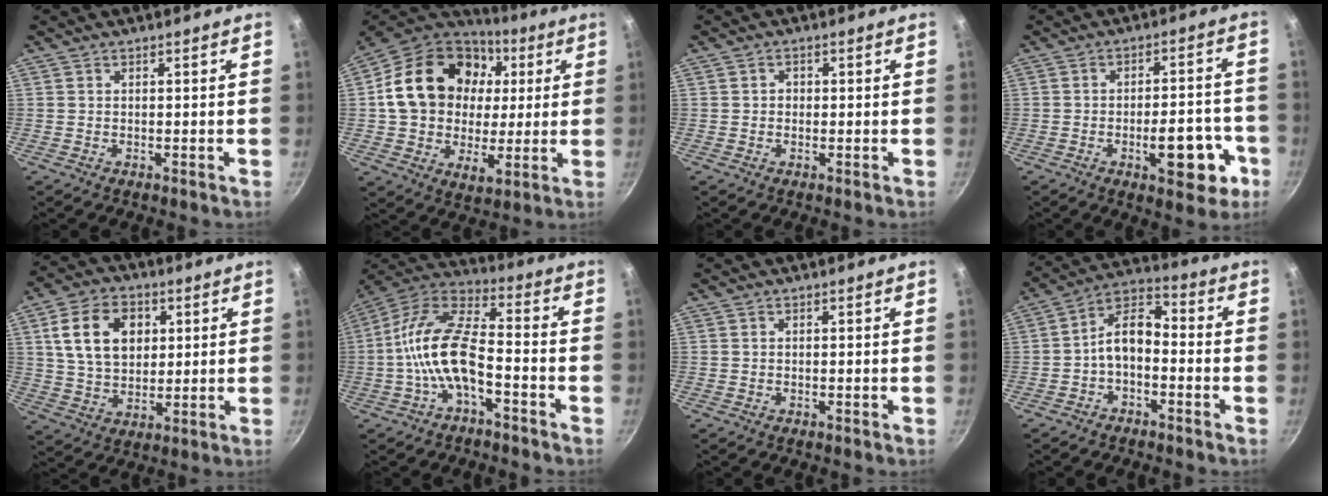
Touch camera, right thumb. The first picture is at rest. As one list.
[{"total": 24.2, "force": [4.3, 18.3, 15.2], "torque": [-0.238, 0.013, 0.068]}, {"total": 1.3, "force": [0.0, 1.2, 0.5], "torque": [-0.004, 0.004, -0.002]}, {"total": 12.1, "force": [-4.7, 5.3, 9.8], "torque": [-0.097, 0.030, -0.057]}, {"total": 13.7, "force": [3.7, 9.8, 8.9], "torque": [-0.135, 0.000, 0.065]}, {"total": 13.6, "force": [-4.3, 6.2, 11.4], "torque": [-0.220, 0.051, -0.092]}, {"total": 0.0}, {"total": 8.3, "force": [-2.4, 4.9, 6.2], "torque": [-0.100, 0.054, -0.055]}]